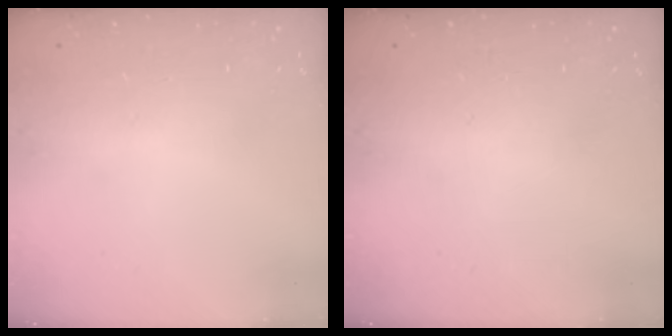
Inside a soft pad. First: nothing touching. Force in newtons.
{"total": 0.0}